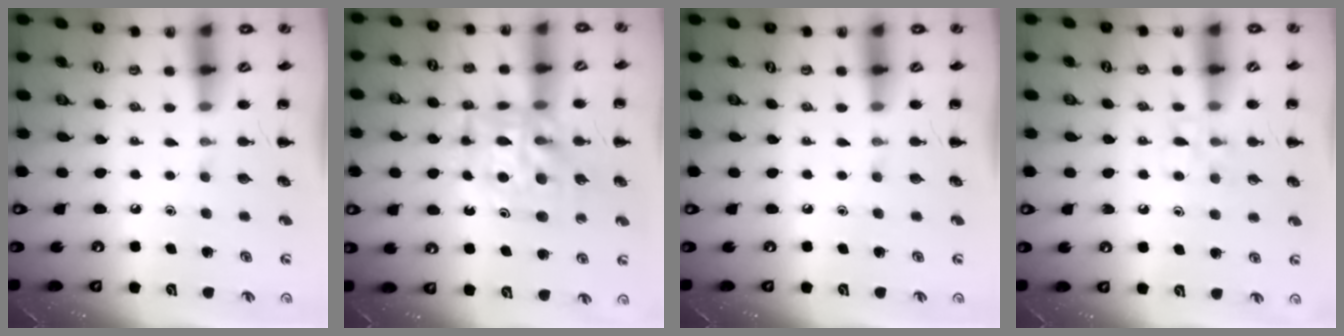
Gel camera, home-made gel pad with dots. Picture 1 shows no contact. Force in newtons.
{"total": 13.5, "press": 12.9, "slide": 4.0}
{"total": 0.0}
{"total": 7.4, "press": 7.1, "slide": 2.1}